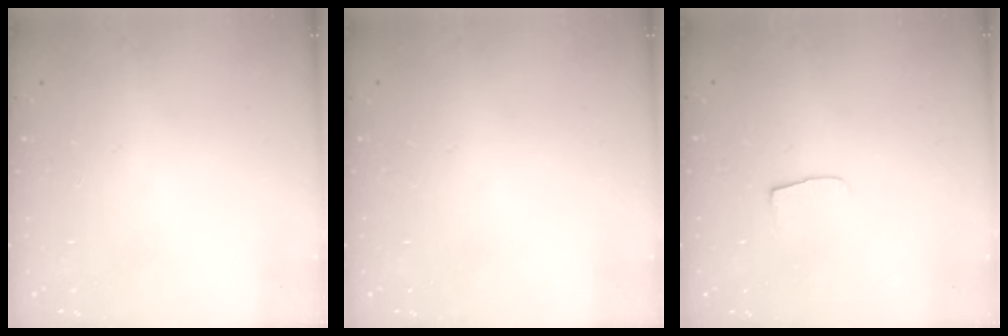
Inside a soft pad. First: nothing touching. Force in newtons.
{"total": 0.0}
{"total": 4.2, "press": 4.1, "slide": 0.5}